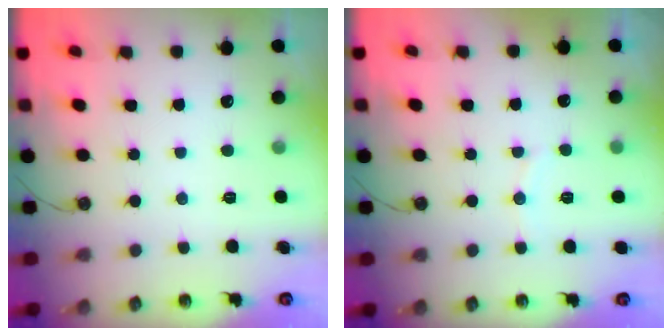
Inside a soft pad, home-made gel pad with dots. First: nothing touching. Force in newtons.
{"total": 3.5, "press": 3.4, "slide": 0.8}